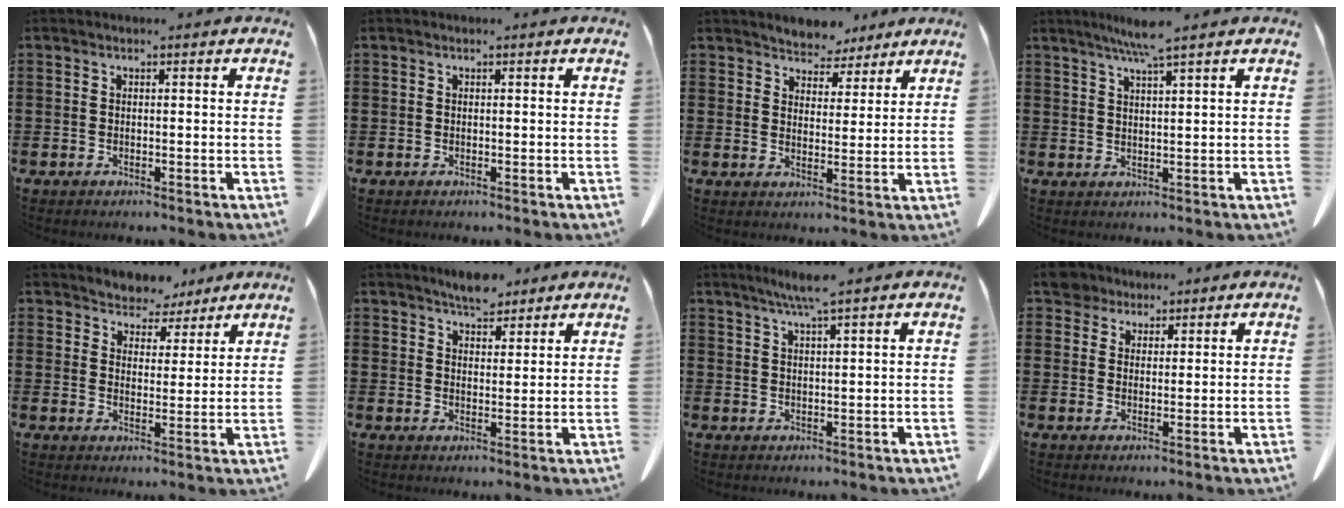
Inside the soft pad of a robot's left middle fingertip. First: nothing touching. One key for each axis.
{"total": 0.0}
{"total": 4.7, "fx": 4.4, "fy": 1.5, "fz": -0.3, "tx": -0.015, "ty": -0.016, "tz": 0.083}
{"total": 4.0, "fx": 3.1, "fy": -0.5, "fz": 2.4, "tx": -0.055, "ty": -0.005, "tz": 0.054}
{"total": 4.8, "fx": 4.6, "fy": 1.6, "fz": -0.4, "tx": -0.016, "ty": -0.023, "tz": 0.084}
{"total": 4.7, "fx": 4.4, "fy": 1.2, "fz": 0.8, "tx": -0.019, "ty": -0.014, "tz": 0.083}
{"total": 3.6, "fx": 2.8, "fy": -0.5, "fz": 2.3, "tx": -0.050, "ty": -0.002, "tz": 0.049}
{"total": 4.0, "fx": 3.3, "fy": 2.0, "fz": 0.9, "tx": -0.025, "ty": 0.002, "tz": 0.062}